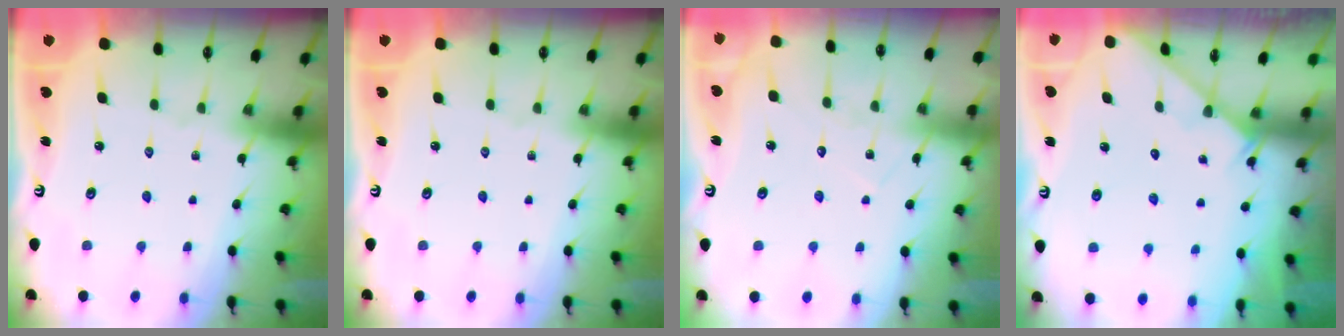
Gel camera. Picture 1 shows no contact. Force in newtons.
{"total": 0.0}
{"total": 6.8, "press": 6.8, "slide": 0.5}
{"total": 2.9, "press": 2.9, "slide": 0.3}